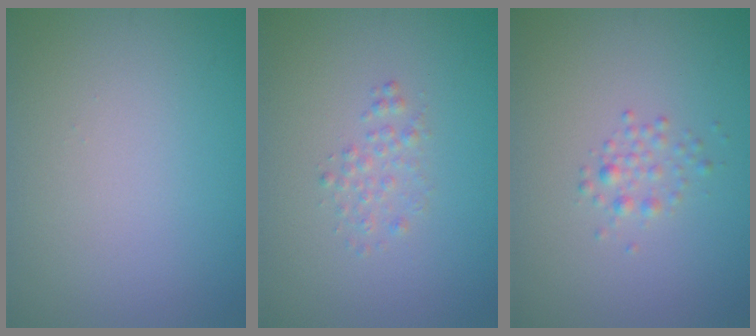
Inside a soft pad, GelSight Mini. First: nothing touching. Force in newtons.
{"total": 1.2, "press": 1.2, "slide": 0.0}
{"total": 1.2, "press": 1.2, "slide": 0.1}